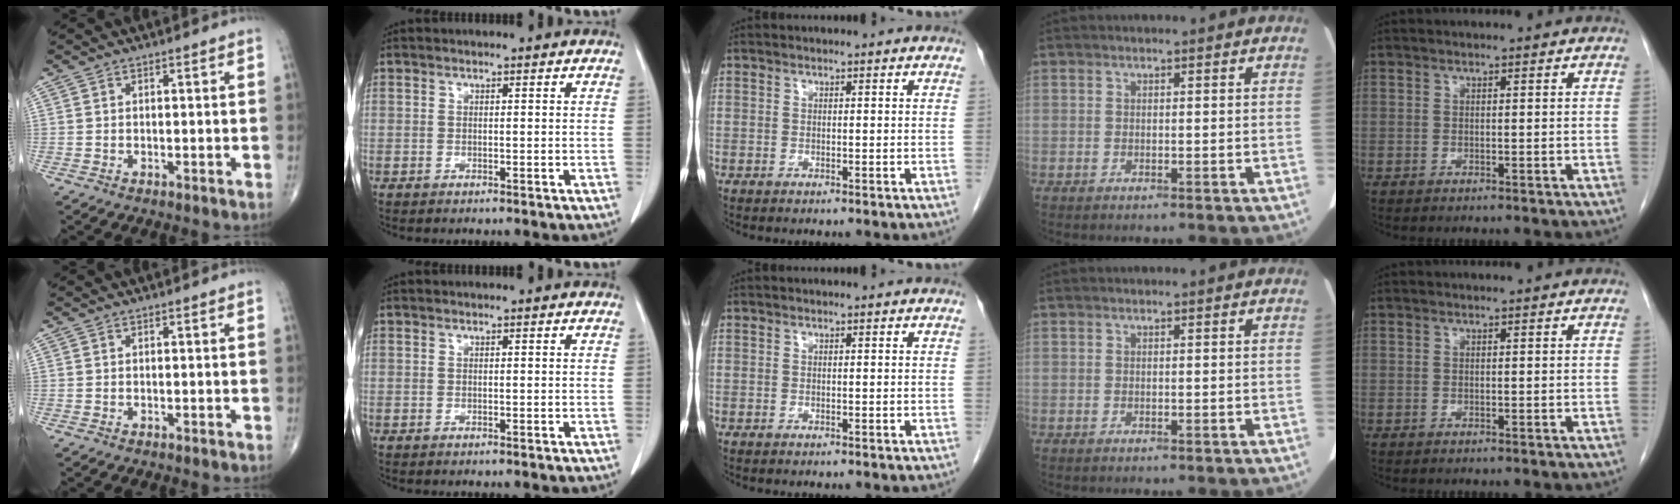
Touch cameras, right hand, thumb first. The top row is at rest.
{}